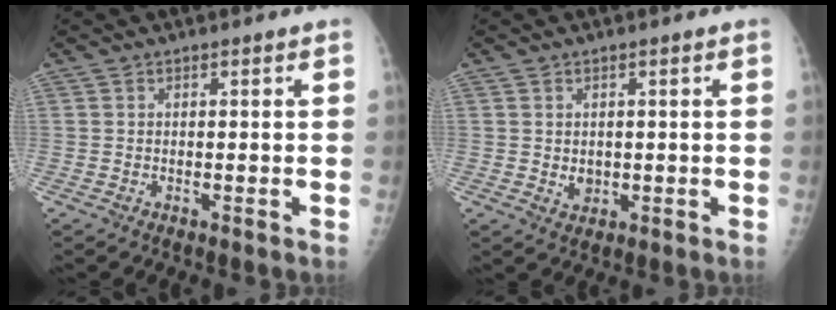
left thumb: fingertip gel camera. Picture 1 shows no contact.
{"total": 2.4, "force": [0.0, 2.0, 1.4], "torque": [-0.012, -0.002, 0.007]}